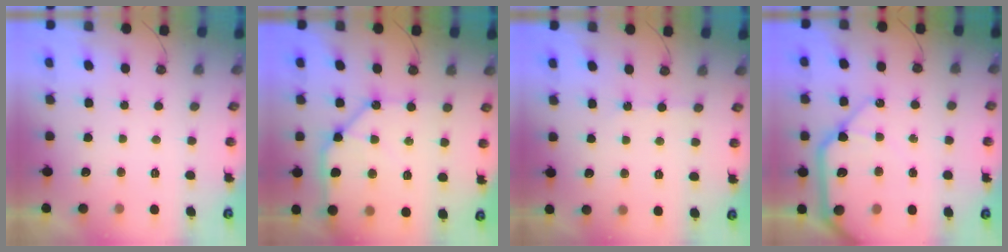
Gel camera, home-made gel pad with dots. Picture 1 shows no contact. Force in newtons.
{"total": 13.6, "press": 13.5, "slide": 1.4}
{"total": 1.9, "press": 1.9, "slide": 0.4}
{"total": 16.7, "press": 16.5, "slide": 2.8}